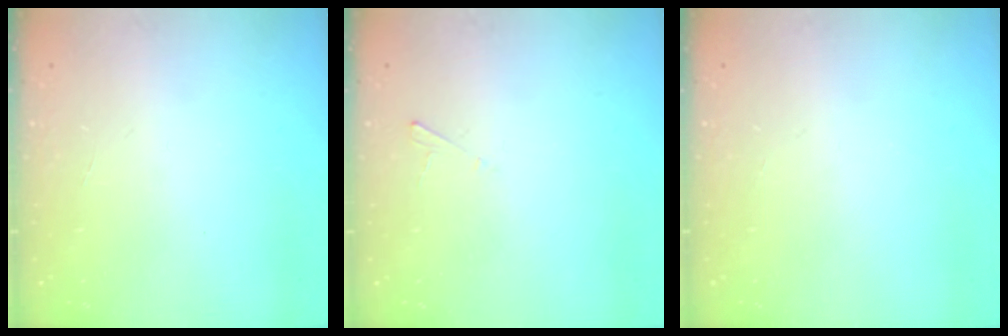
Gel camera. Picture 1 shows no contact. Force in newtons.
{"total": 2.0, "press": 2.0, "slide": 0.2}
{"total": 0.0}